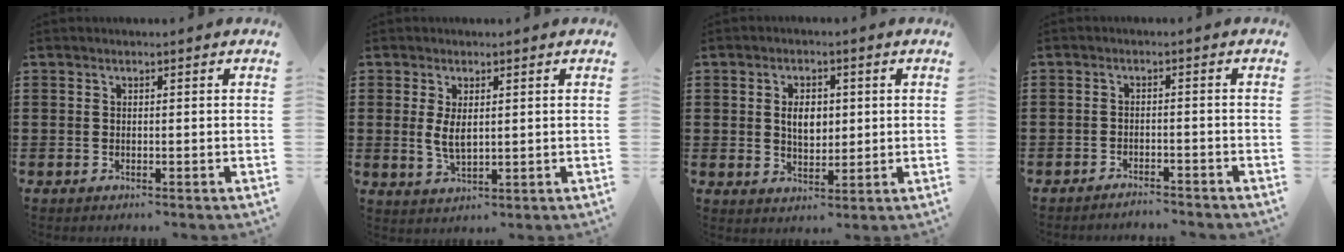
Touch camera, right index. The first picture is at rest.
{"total": 3.5, "force": [0.7, 1.5, 3.1], "torque": [-0.054, 0.000, 0.010]}
{"total": 4.3, "force": [0.4, 2.8, 3.2], "torque": [-0.053, 0.005, 0.001]}
{"total": 2.1, "force": [-2.1, 0.1, -0.1], "torque": [-0.003, 0.002, -0.044]}